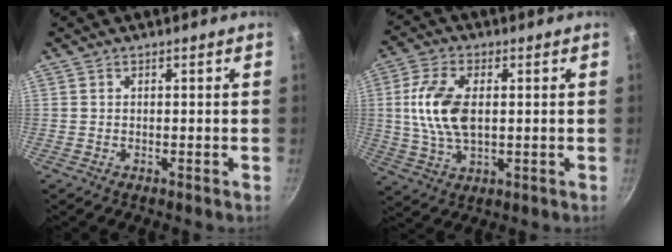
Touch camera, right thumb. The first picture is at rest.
{"total": 11.9, "force": [1.2, 6.4, 10.0], "torque": [-0.206, 0.000, 0.024]}